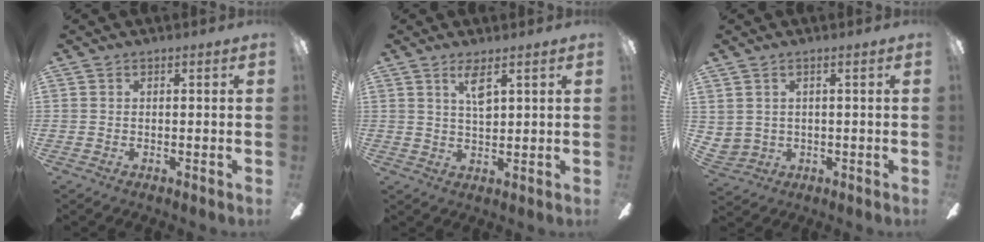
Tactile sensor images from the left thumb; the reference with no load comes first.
{"total": 4.7, "force": [2.8, 1.3, 3.6], "torque": [-0.062, -0.004, 0.044]}
{"total": 2.6, "force": [1.7, 1.9, 0.1], "torque": [-0.010, -0.006, 0.033]}